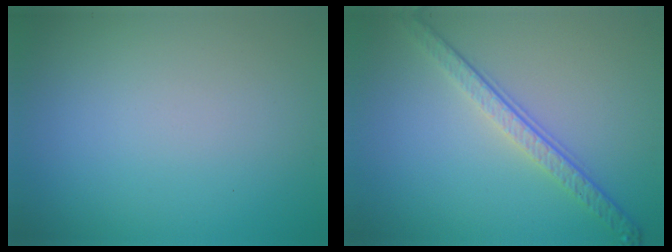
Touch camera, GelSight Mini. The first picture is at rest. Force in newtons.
{"total": 3.9, "press": 2.7, "slide": 2.8}